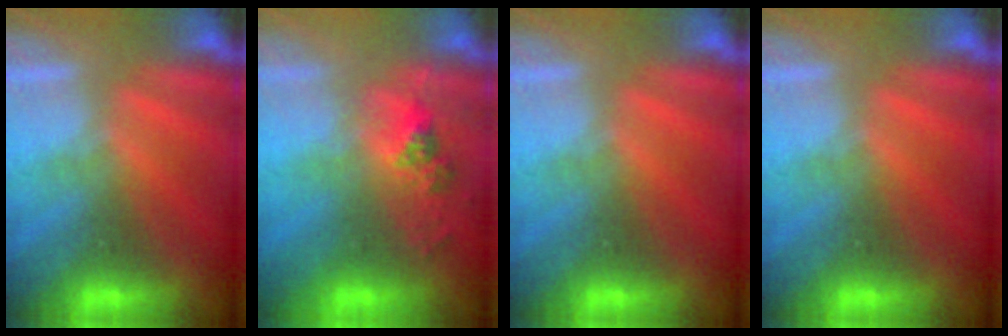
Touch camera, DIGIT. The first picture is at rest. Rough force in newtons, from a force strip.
{"total": 2.5}
{"total": 0.0}
{"total": 0.0}